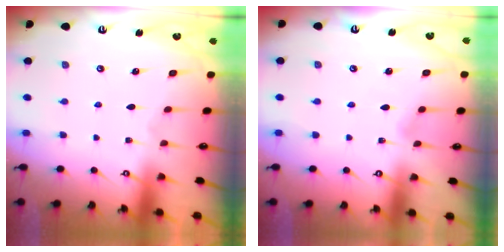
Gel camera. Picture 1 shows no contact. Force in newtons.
{"total": 0.9, "press": 0.9, "slide": 0.1}